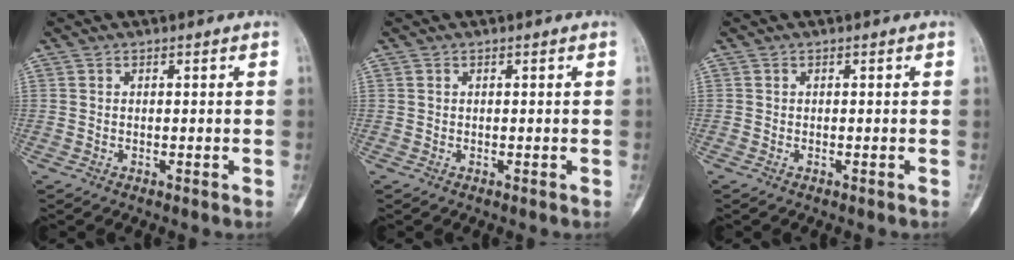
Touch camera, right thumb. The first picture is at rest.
{"total": 0.0}
{"total": 0.0}